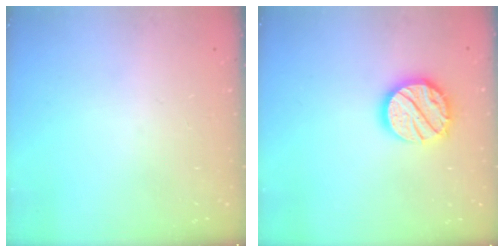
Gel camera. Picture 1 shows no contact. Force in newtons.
{"total": 14.8, "press": 14.7, "slide": 1.3}